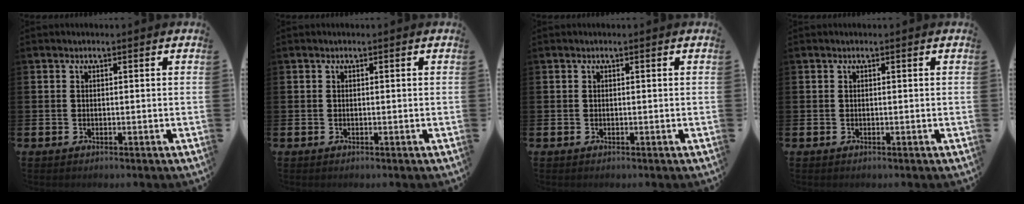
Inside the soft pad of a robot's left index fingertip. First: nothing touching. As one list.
[{"total": 0.0}, {"total": 0.0}, {"total": 0.0}]